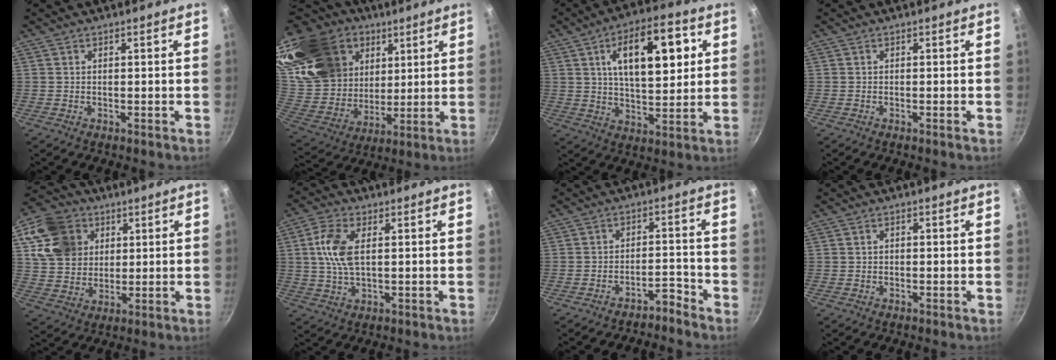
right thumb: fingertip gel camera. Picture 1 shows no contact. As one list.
[{"total": 29.1, "force": [15.5, 20.5, 13.6], "torque": [-0.255, -0.037, 0.304]}, {"total": 17.0, "force": [4.9, 8.0, 14.2], "torque": [-0.186, -0.008, 0.074]}, {"total": 0.5, "force": [-0.3, 0.0, 0.4], "torque": [-0.010, 0.002, -0.007]}, {"total": 14.3, "force": [5.4, 11.4, 6.6], "torque": [-0.097, -0.004, 0.101]}, {"total": 8.4, "force": [1.7, 4.2, 7.1], "torque": [-0.144, 0.007, 0.032]}, {"total": 3.9, "force": [-3.4, 1.2, 1.6], "torque": [-0.013, 0.043, -0.053]}, {"total": 0.7, "force": [-0.1, 0.5, 0.4], "torque": [-0.007, 0.006, -0.002]}]